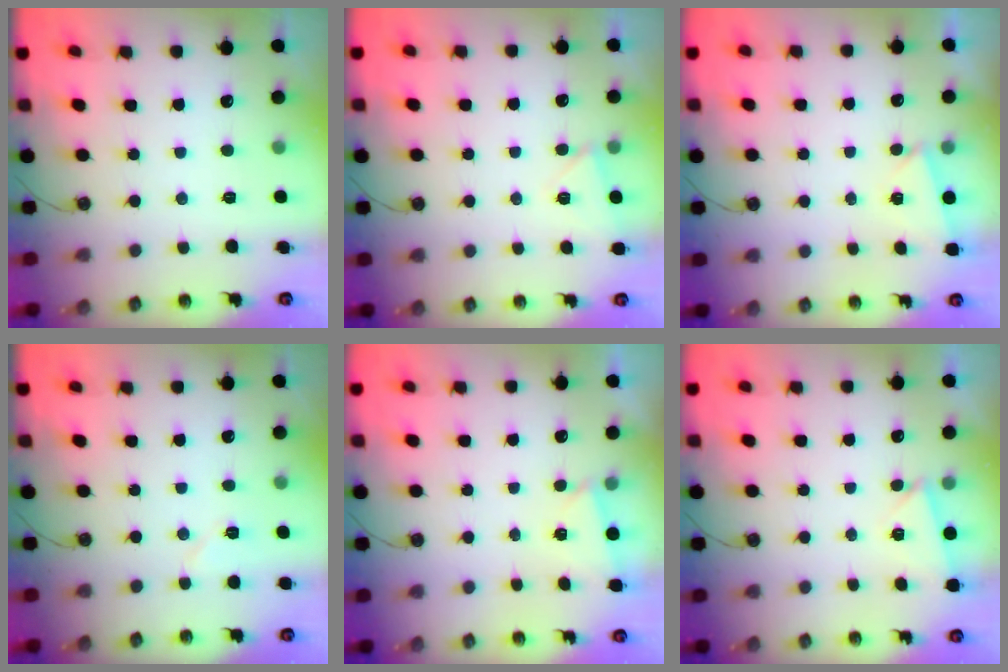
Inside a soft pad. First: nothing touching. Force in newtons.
{"total": 4.1, "press": 3.7, "slide": 1.7}
{"total": 2.9, "press": 2.1, "slide": 2.0}
{"total": 5.1, "press": 4.9, "slide": 1.4}
{"total": 0.6, "press": 0.0, "slide": 0.6}
{"total": 3.7, "press": 3.4, "slide": 1.4}